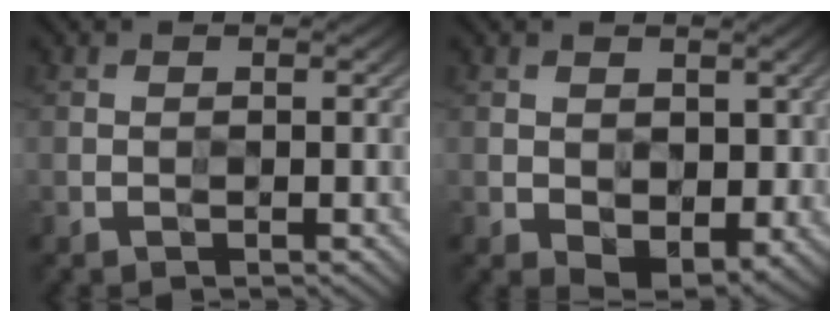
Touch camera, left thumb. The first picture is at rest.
{"total": 3.9, "force": [0.3, 2.9, 2.6], "torque": [-0.051, -0.016, 0.009]}